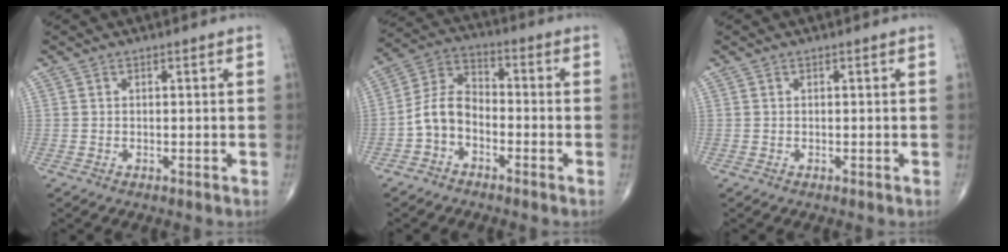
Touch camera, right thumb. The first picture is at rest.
{"total": 7.9, "force": [-3.0, 5.4, 4.9], "torque": [-0.087, 0.041, -0.071]}
{"total": 0.0}